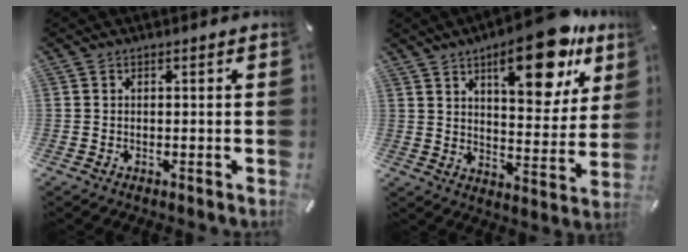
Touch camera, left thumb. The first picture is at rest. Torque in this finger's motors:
{"motor_torque": [3.30, 1.71, 2.04, -0.73, 0.56]}